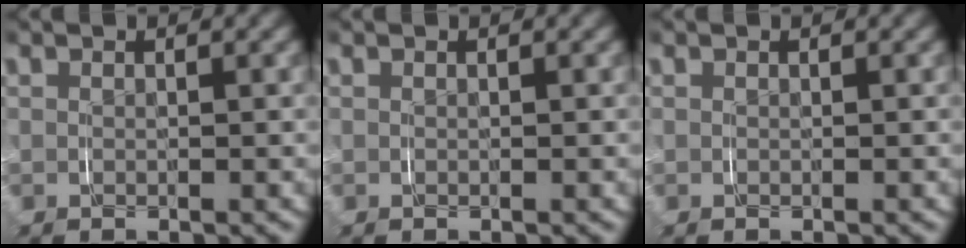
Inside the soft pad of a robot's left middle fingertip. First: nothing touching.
{"total": 0.0}
{"total": 0.0}